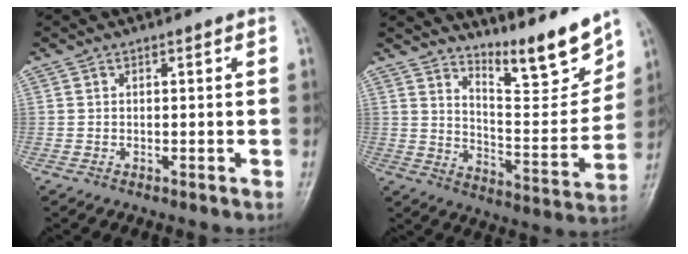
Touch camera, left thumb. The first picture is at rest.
{"total": 13.2, "force": [11.5, 1.7, 6.4], "torque": [-0.068, -0.091, 0.191]}